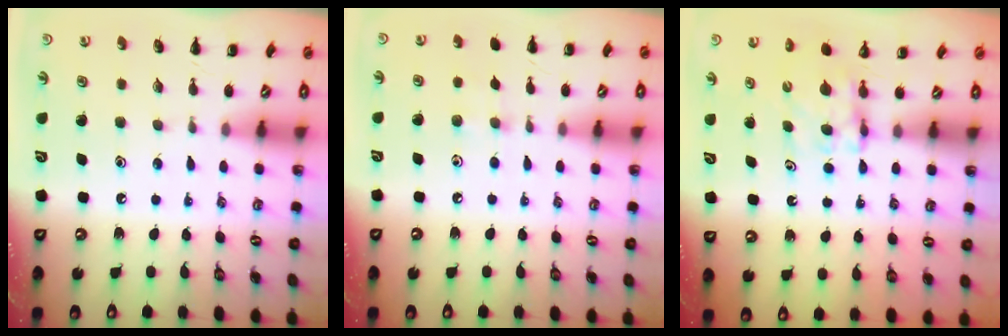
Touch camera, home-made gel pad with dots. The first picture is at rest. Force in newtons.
{"total": 5.2, "press": 4.9, "slide": 1.7}
{"total": 4.3, "press": 4.2, "slide": 0.8}